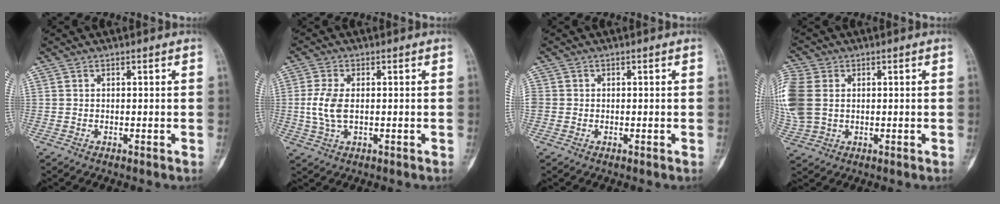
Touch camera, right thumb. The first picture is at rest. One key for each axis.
{"total": 5.7, "fx": -0.1, "fy": 3.1, "fz": 4.8, "tx": -0.110, "ty": 0.001, "tz": -0.003}
{"total": 2.3, "fx": -0.2, "fy": 2.1, "fz": 0.8, "tx": -0.010, "ty": 0.007, "tz": -0.005}
{"total": 13.2, "fx": 1.8, "fy": 10.0, "fz": 8.5, "tx": -0.228, "ty": 0.006, "tz": 0.038}